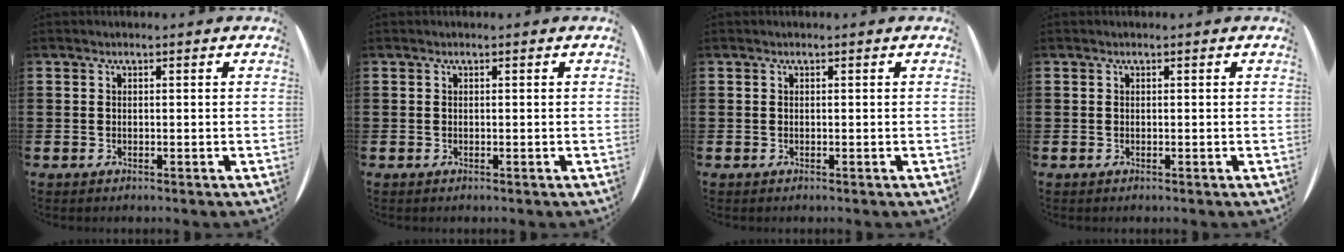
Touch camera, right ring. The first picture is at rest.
{"total": 0.0}
{"total": 0.0}
{"total": 0.0}